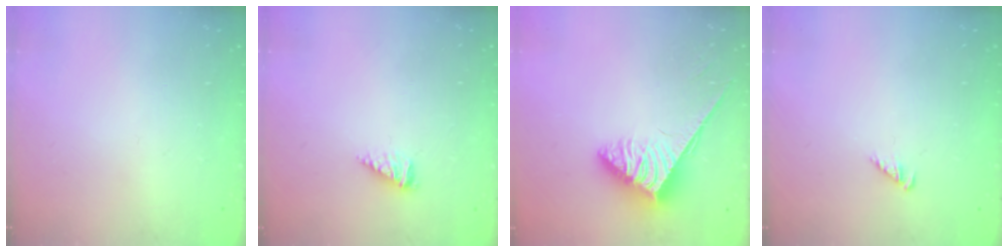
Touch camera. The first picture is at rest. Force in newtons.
{"total": 3.1, "press": 3.1, "slide": 0.3}
{"total": 3.6, "press": 3.6, "slide": 0.6}
{"total": 2.3, "press": 2.2, "slide": 0.4}